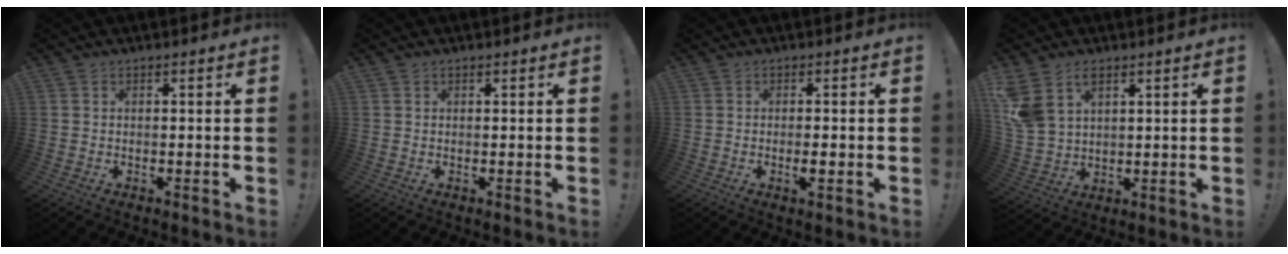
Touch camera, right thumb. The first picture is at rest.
{"total": 0.0}
{"total": 2.5, "force": [-0.8, 0.4, 2.3], "torque": [-0.036, -0.001, -0.014]}
{"total": 8.6, "force": [5.2, 5.3, 4.3], "torque": [-0.084, -0.022, 0.104]}